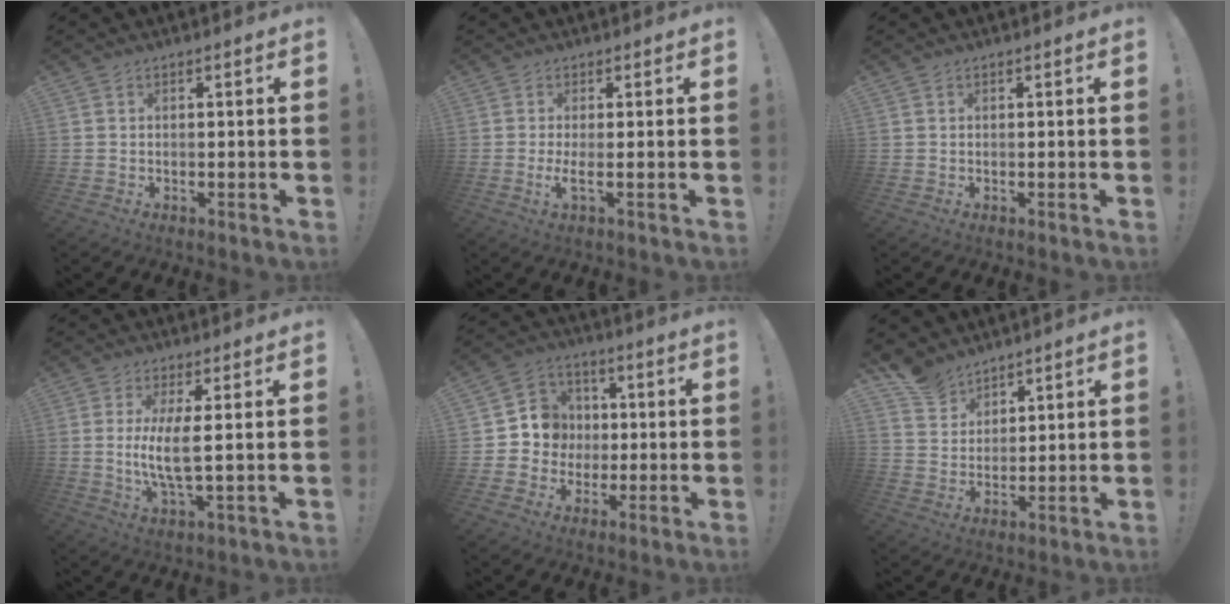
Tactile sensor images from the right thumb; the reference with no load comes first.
{"total": 3.3, "force": [0.2, -0.4, 3.2], "torque": [-0.057, -0.021, 0.001]}
{"total": 0.0}
{"total": 7.8, "force": [1.0, 1.1, 7.6], "torque": [-0.157, -0.015, 0.013]}
{"total": 9.6, "force": [-1.0, 9.2, 2.3], "torque": [-0.015, 0.010, -0.009]}
{"total": 8.2, "force": [6.7, 4.4, 1.3], "torque": [-0.029, -0.045, 0.132]}